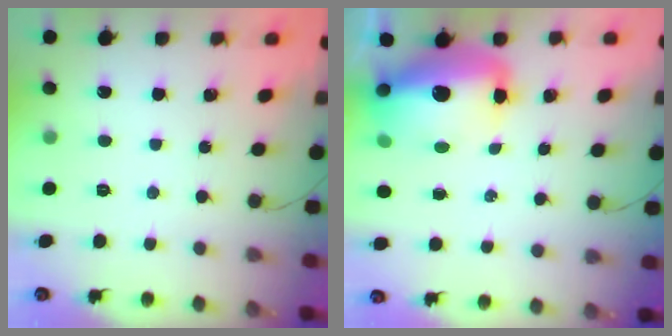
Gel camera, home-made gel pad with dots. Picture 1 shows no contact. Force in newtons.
{"total": 15.2, "press": 14.8, "slide": 3.5}